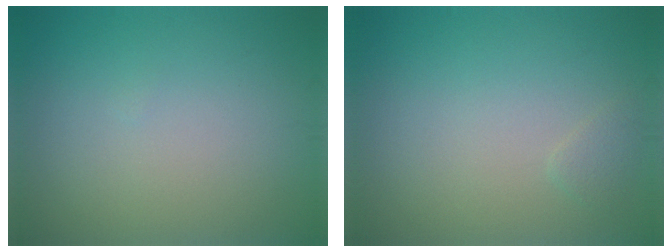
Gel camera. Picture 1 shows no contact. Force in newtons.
{"total": 0.8, "press": 0.8, "slide": 0.1}